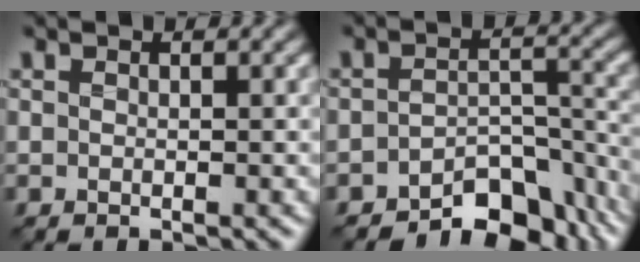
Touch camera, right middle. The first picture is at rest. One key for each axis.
{"total": 6.8, "fx": -5.3, "fy": 2.8, "fz": 3.2, "tx": -0.029, "ty": -0.002, "tz": -0.080}